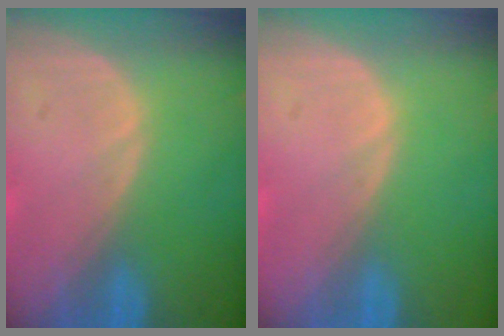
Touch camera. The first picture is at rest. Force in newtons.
{"total": 0.0}